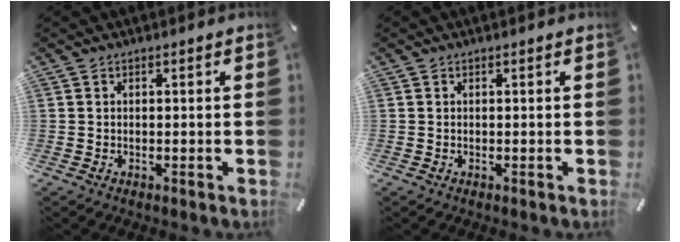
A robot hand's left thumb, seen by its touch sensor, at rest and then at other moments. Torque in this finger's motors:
{"motor_torque": [0.00, 0.00, -0.01, 0.00, 0.00]}